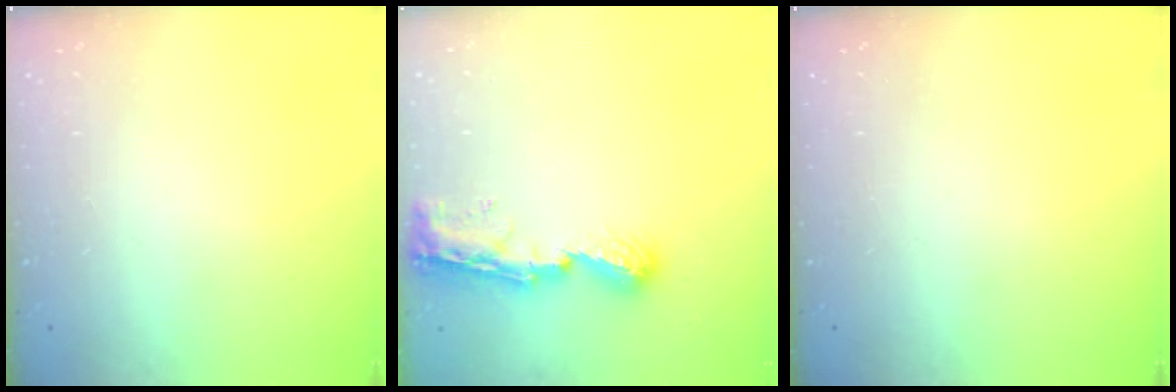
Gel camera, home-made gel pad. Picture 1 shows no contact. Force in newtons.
{"total": 8.9, "press": 8.9, "slide": 0.9}
{"total": 0.0}